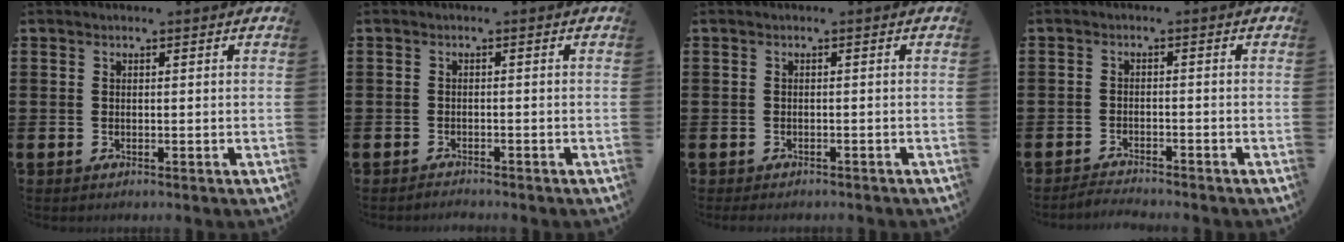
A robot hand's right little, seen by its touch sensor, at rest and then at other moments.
{"total": 1.0, "force": [-1.0, 0.0, -0.1], "torque": [-0.001, 0.000, -0.021]}
{"total": 0.6, "force": [-0.6, 0.1, 0.1], "torque": [-0.004, -0.003, -0.011]}
{"total": 1.9, "force": [-1.9, -0.1, 0.0], "torque": [-0.005, 0.003, -0.041]}